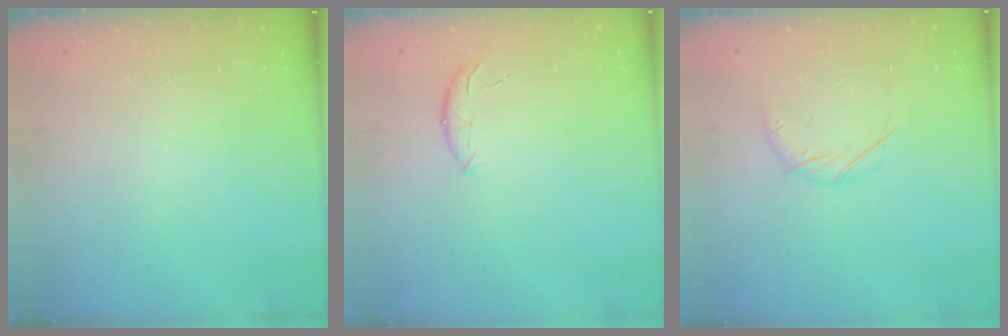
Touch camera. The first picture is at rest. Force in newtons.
{"total": 7.7, "press": 7.6, "slide": 1.5}
{"total": 7.3, "press": 7.2, "slide": 1.4}